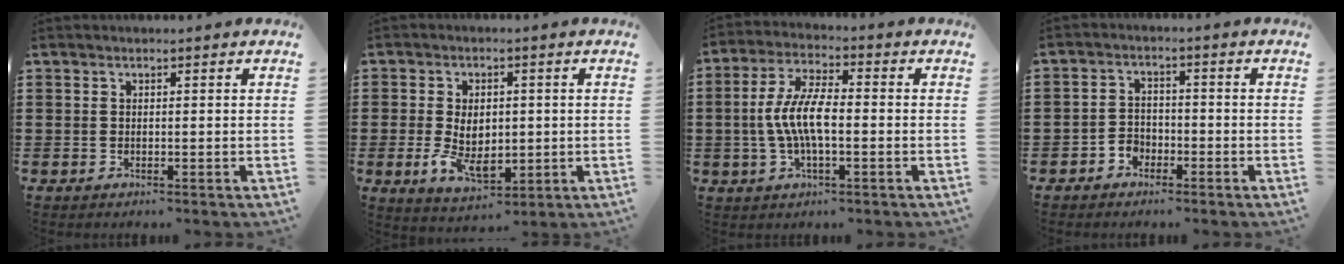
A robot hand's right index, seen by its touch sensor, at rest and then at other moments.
{"total": 6.3, "force": [-0.5, 3.9, 4.8], "torque": [-0.098, -0.001, -0.013]}
{"total": 8.0, "force": [-1.1, 2.6, 7.5], "torque": [-0.172, -0.010, -0.028]}
{"total": 2.6, "force": [-2.0, 1.6, 0.5], "torque": [-0.019, 0.003, -0.042]}